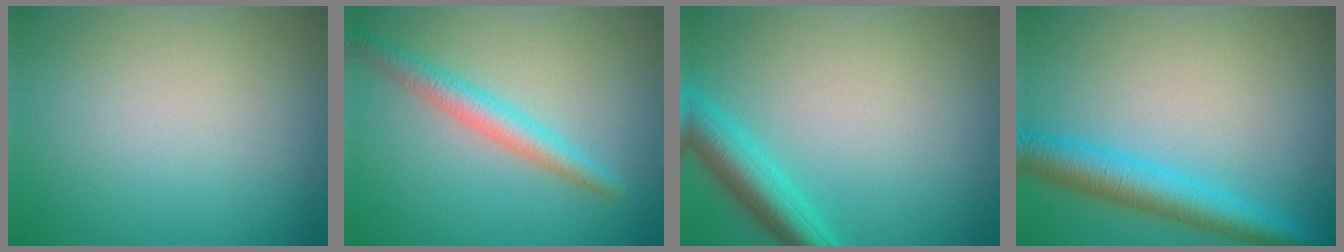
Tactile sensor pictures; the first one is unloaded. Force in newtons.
{"total": 2.9, "press": 2.9, "slide": 0.1}
{"total": 4.1, "press": 4.1, "slide": 0.3}
{"total": 4.9, "press": 4.9, "slide": 0.1}